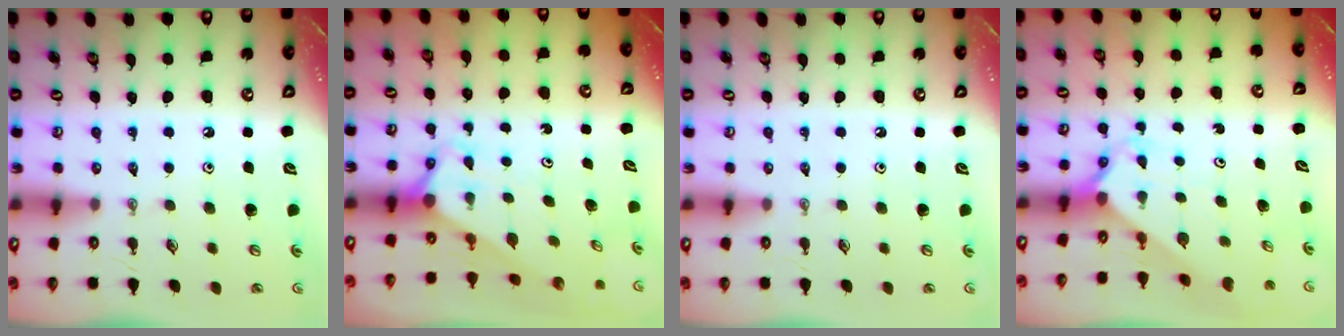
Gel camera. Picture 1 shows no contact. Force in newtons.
{"total": 2.7, "press": 2.7, "slide": 0.0}
{"total": 0.0}
{"total": 2.3, "press": 2.3, "slide": 0.2}